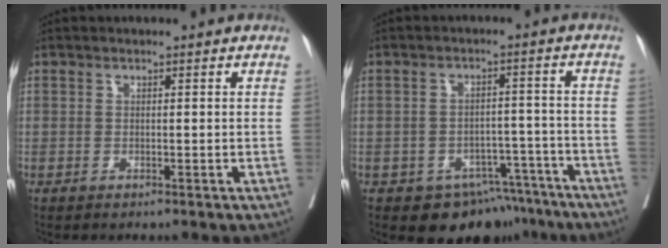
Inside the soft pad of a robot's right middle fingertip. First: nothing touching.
{"total": 8.7, "force": [-6.5, 5.5, 1.8], "torque": [0.005, 0.032, -0.083]}